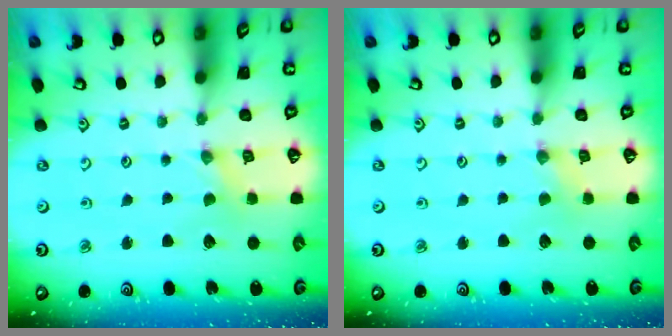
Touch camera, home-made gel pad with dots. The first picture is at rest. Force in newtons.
{"total": 1.5, "press": 1.5, "slide": 0.3}